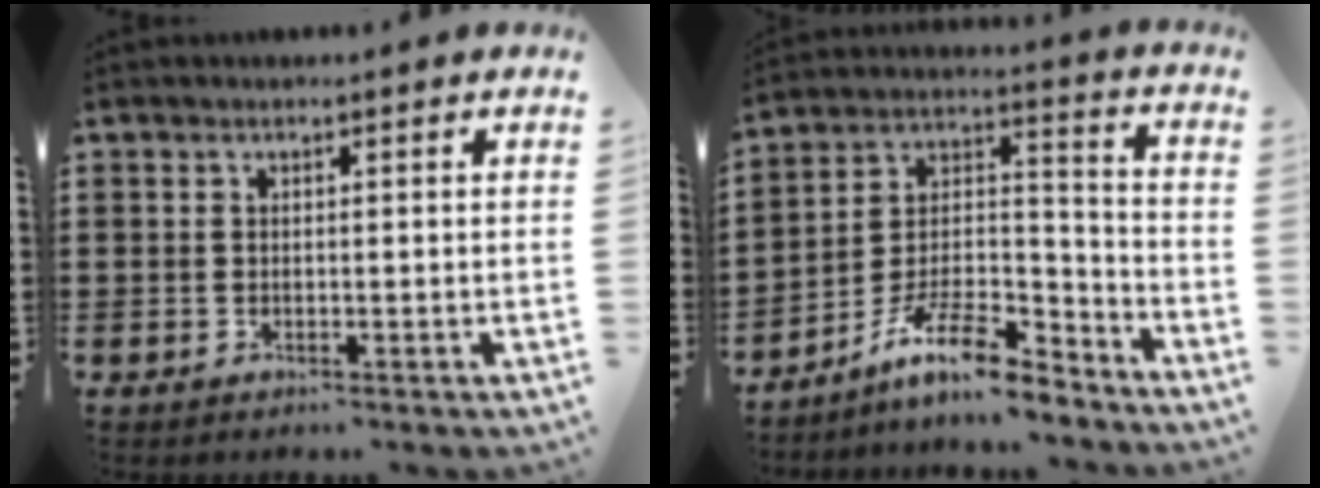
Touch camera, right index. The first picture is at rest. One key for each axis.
{"total": 11.2, "fx": -9.1, "fy": 2.4, "fz": 6.1, "tx": -0.119, "ty": 0.022, "tz": -0.178}